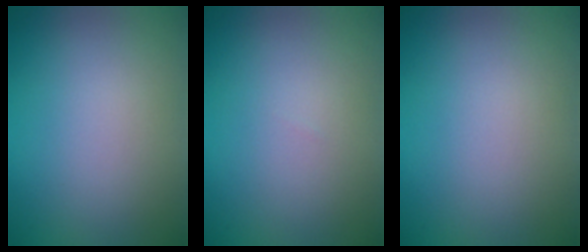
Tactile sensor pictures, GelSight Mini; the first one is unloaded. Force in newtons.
{"total": 0.0}
{"total": 0.0}